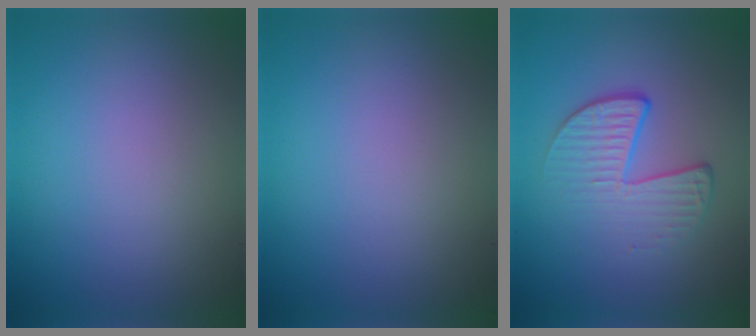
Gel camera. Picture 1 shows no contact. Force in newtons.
{"total": 0.0}
{"total": 4.3, "press": 2.7, "slide": 3.3}